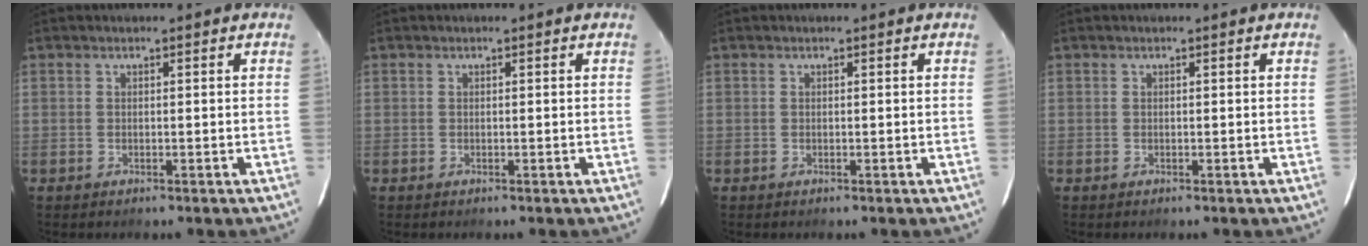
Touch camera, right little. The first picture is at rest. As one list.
[{"total": 0.0}, {"total": 0.0}, {"total": 0.0}]